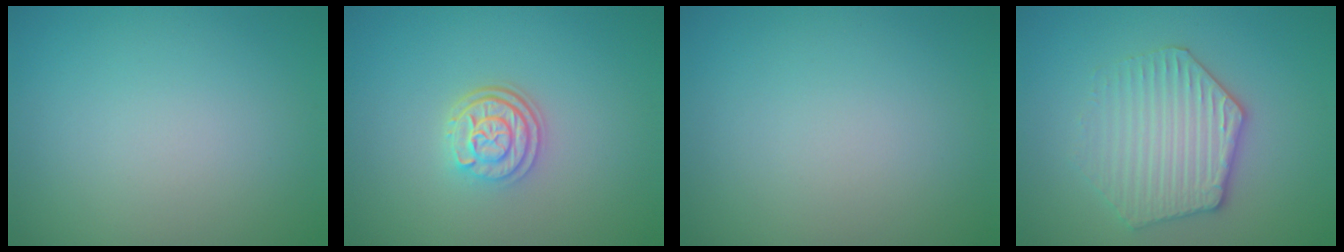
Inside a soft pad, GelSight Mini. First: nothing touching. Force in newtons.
{"total": 3.0, "press": 2.4, "slide": 1.7}
{"total": 0.0}
{"total": 3.7, "press": 3.6, "slide": 1.0}